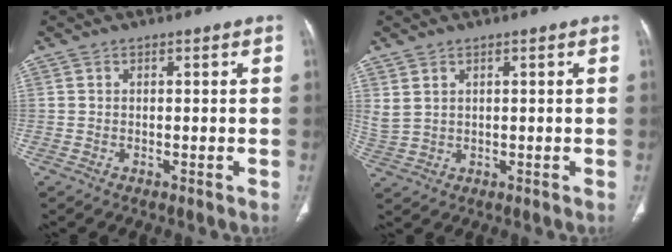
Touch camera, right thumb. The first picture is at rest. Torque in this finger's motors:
{"motor_torque": [0.10, 0.19, 0.06, -0.04, 0.12]}